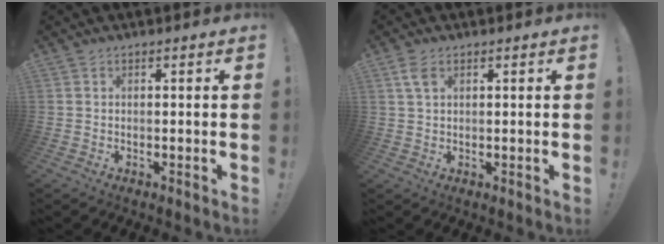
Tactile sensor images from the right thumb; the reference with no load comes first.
{"total": 3.8, "force": [1.7, 1.9, 2.8], "torque": [-0.054, 0.001, 0.032]}